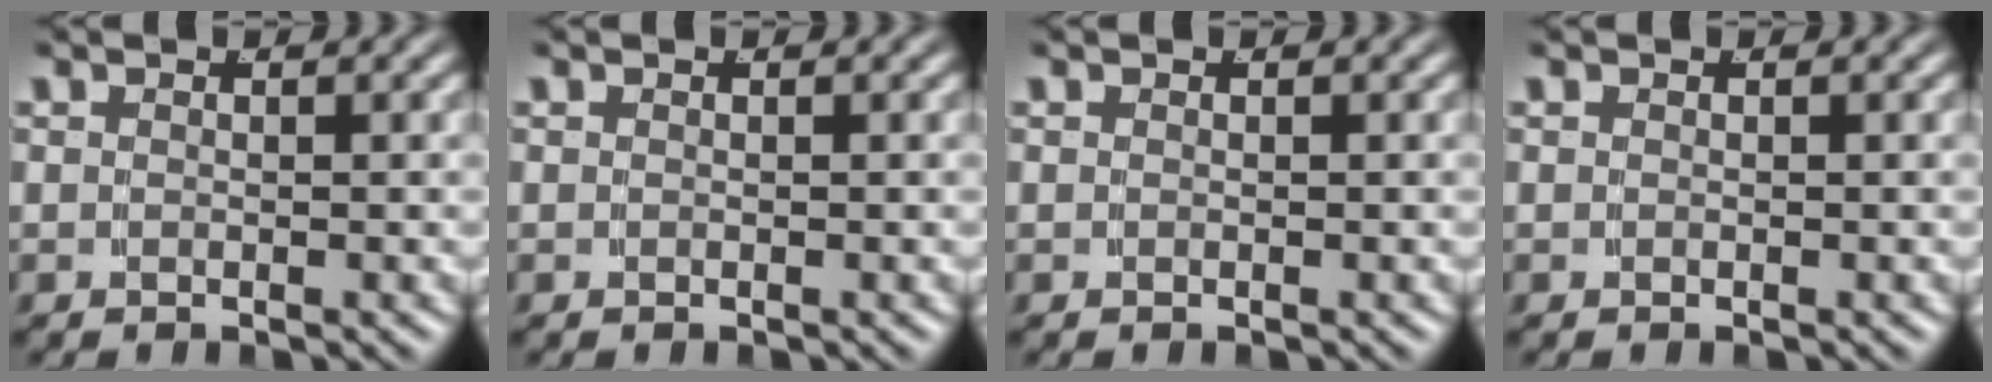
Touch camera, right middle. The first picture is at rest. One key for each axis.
{"total": 0.0}
{"total": 0.0}
{"total": 0.0}